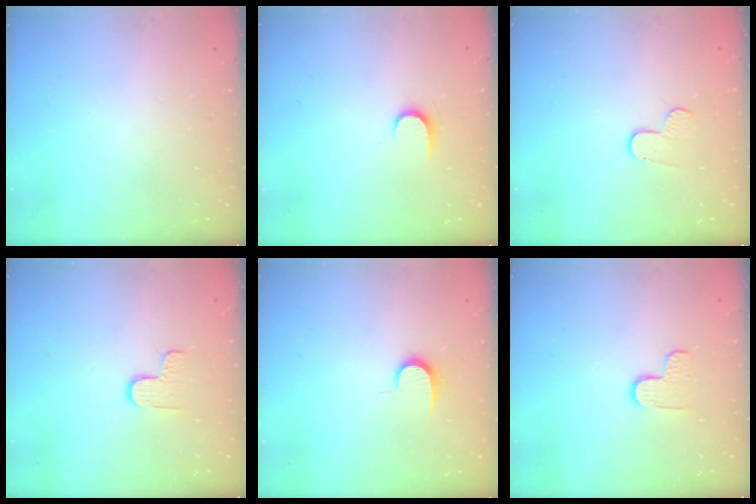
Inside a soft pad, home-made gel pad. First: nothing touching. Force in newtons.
{"total": 6.6, "press": 6.6, "slide": 0.7}
{"total": 7.1, "press": 7.1, "slide": 0.6}
{"total": 5.1, "press": 5.0, "slide": 0.5}
{"total": 6.0, "press": 6.0, "slide": 0.6}
{"total": 5.7, "press": 5.7, "slide": 0.4}